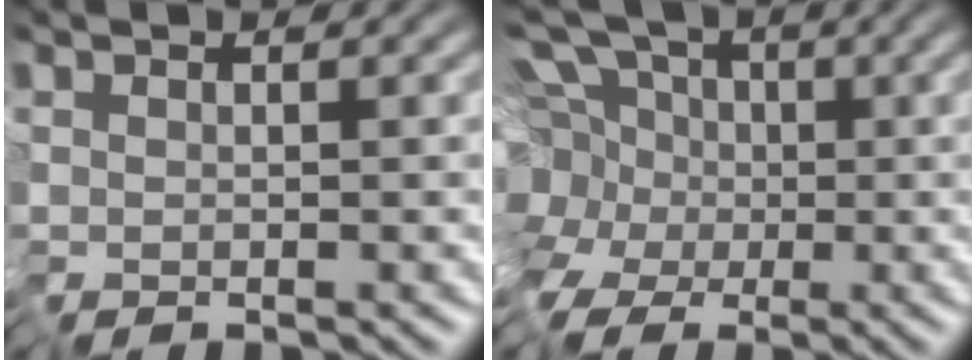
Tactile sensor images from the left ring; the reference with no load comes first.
{"total": 9.5, "force": [0.0, 6.8, 6.5], "torque": [-0.124, 0.009, -0.025]}